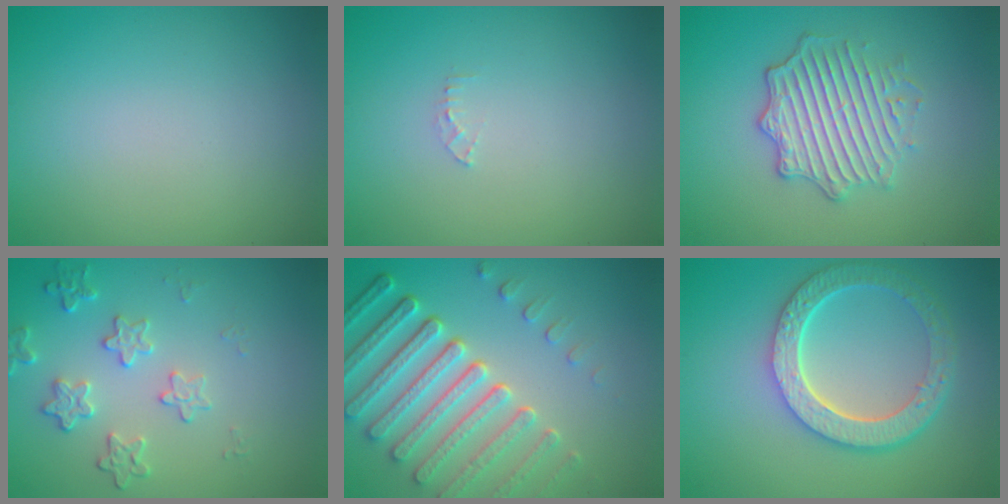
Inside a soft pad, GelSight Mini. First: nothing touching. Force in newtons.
{"total": 0.7, "press": 0.7, "slide": 0.1}
{"total": 4.5, "press": 3.7, "slide": 2.6}
{"total": 2.6, "press": 2.0, "slide": 1.7}
{"total": 7.5, "press": 5.7, "slide": 4.9}
{"total": 6.0, "press": 4.5, "slide": 4.0}